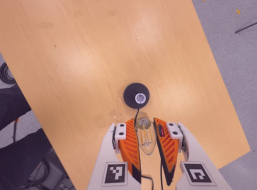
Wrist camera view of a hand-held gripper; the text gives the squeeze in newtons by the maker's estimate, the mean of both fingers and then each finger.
{"total": 18.2, "left": 19.6, "right": 16.7}